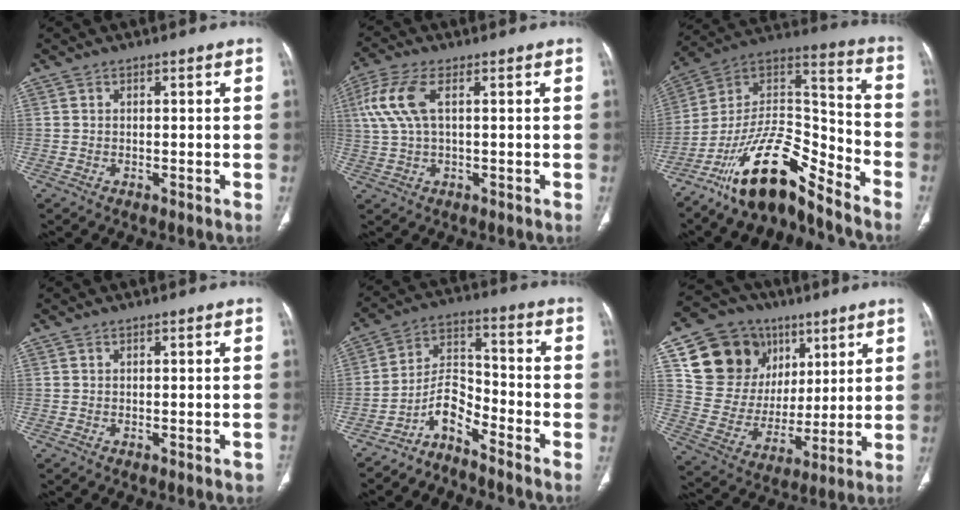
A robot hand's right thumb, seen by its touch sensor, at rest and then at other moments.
{"total": 7.5, "force": [1.8, 2.8, 6.7], "torque": [-0.183, 0.016, 0.037]}
{"total": 17.1, "force": [-13.0, 5.1, 9.9], "torque": [-0.149, 0.111, -0.234]}
{"total": 1.5, "force": [-0.8, 0.5, 1.2], "torque": [-0.011, 0.008, -0.004]}
{"total": 7.2, "force": [-5.8, 2.4, 3.5], "torque": [-0.064, 0.073, -0.115]}
{"total": 20.6, "force": [9.0, 16.3, 8.8], "torque": [-0.112, -0.001, 0.175]}